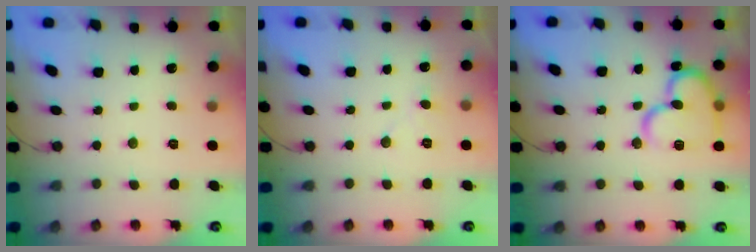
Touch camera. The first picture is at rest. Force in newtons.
{"total": 5.0, "press": 5.0, "slide": 0.4}
{"total": 16.6, "press": 16.5, "slide": 2.3}